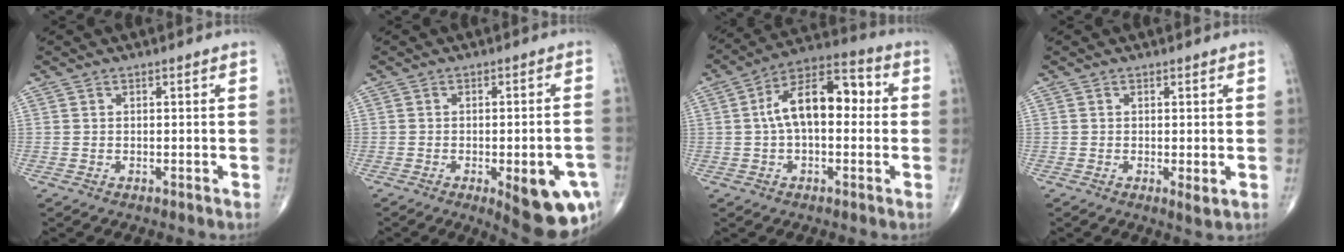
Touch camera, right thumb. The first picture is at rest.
{"total": 13.9, "force": [-5.2, 4.6, 12.0], "torque": [-0.114, 0.012, -0.051]}
{"total": 13.8, "force": [1.1, 7.3, 11.6], "torque": [-0.183, 0.044, 0.005]}
{"total": 1.9, "force": [-0.2, 0.4, 1.8], "torque": [-0.035, -0.009, -0.005]}